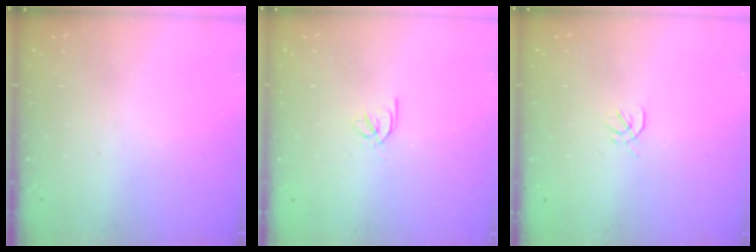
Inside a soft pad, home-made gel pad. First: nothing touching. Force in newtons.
{"total": 2.3, "press": 2.2, "slide": 0.5}
{"total": 1.6, "press": 1.5, "slide": 0.6}